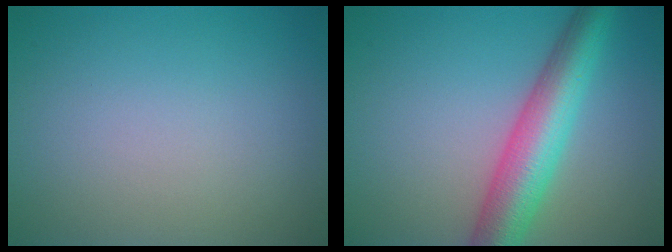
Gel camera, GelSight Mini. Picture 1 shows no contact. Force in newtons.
{"total": 6.9, "press": 6.9, "slide": 0.2}